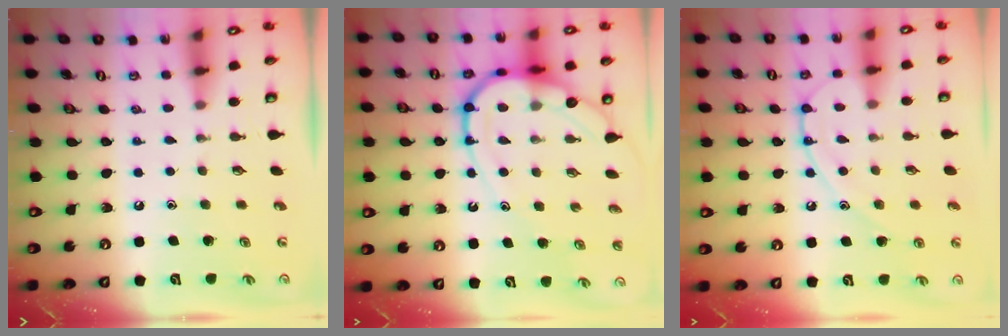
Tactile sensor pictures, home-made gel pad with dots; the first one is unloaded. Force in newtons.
{"total": 14.4, "press": 14.4, "slide": 1.5}
{"total": 10.2, "press": 10.2, "slide": 0.1}